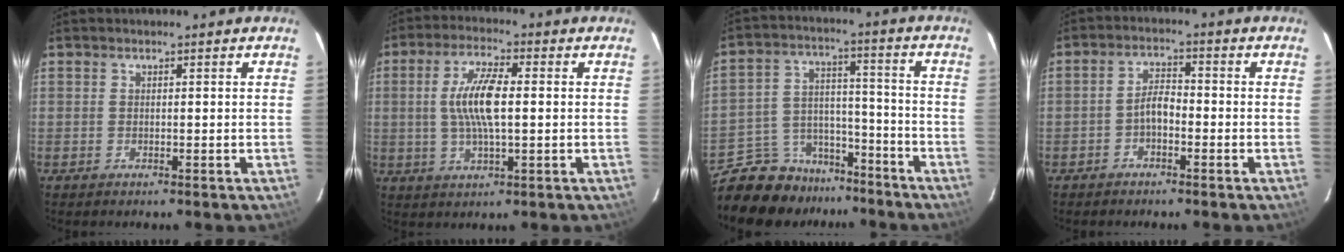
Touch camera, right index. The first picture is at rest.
{"total": 9.0, "force": [0.4, 2.4, 8.6], "torque": [-0.170, 0.005, 0.009]}
{"total": 13.1, "force": [-10.8, 7.0, 2.3], "torque": [-0.062, 0.046, -0.162]}
{"total": 3.3, "force": [-1.8, 1.5, 2.4], "torque": [-0.047, 0.012, -0.033]}